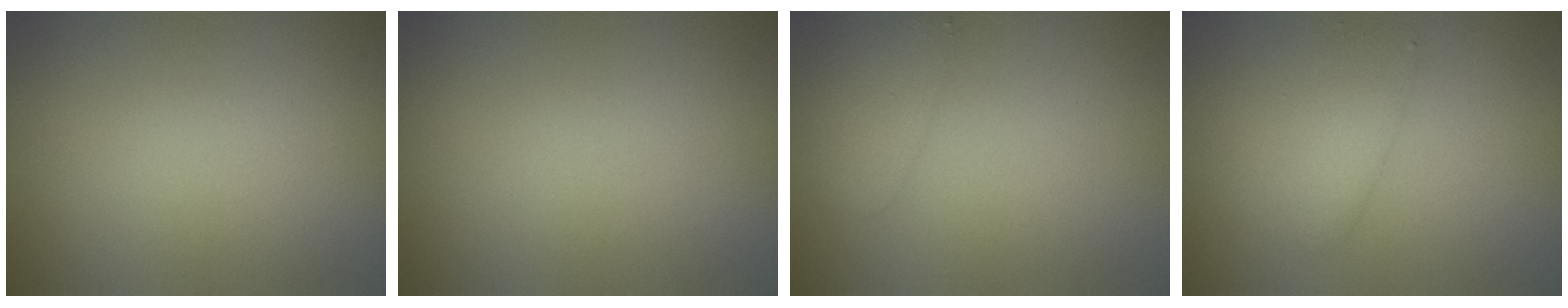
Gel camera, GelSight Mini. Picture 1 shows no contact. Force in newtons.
{"total": 0.0}
{"total": 1.9, "press": 1.9, "slide": 0.1}
{"total": 3.0, "press": 3.0, "slide": 0.1}